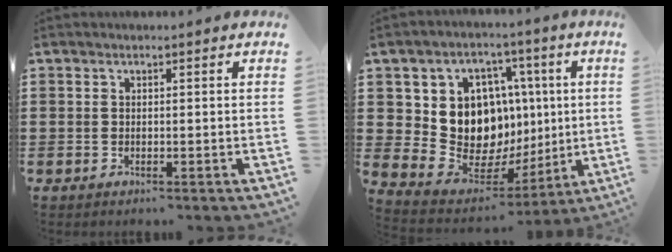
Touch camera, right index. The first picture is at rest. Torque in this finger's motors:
{"motor_torque": [2.14, 0.00, 1.05, 0.21]}